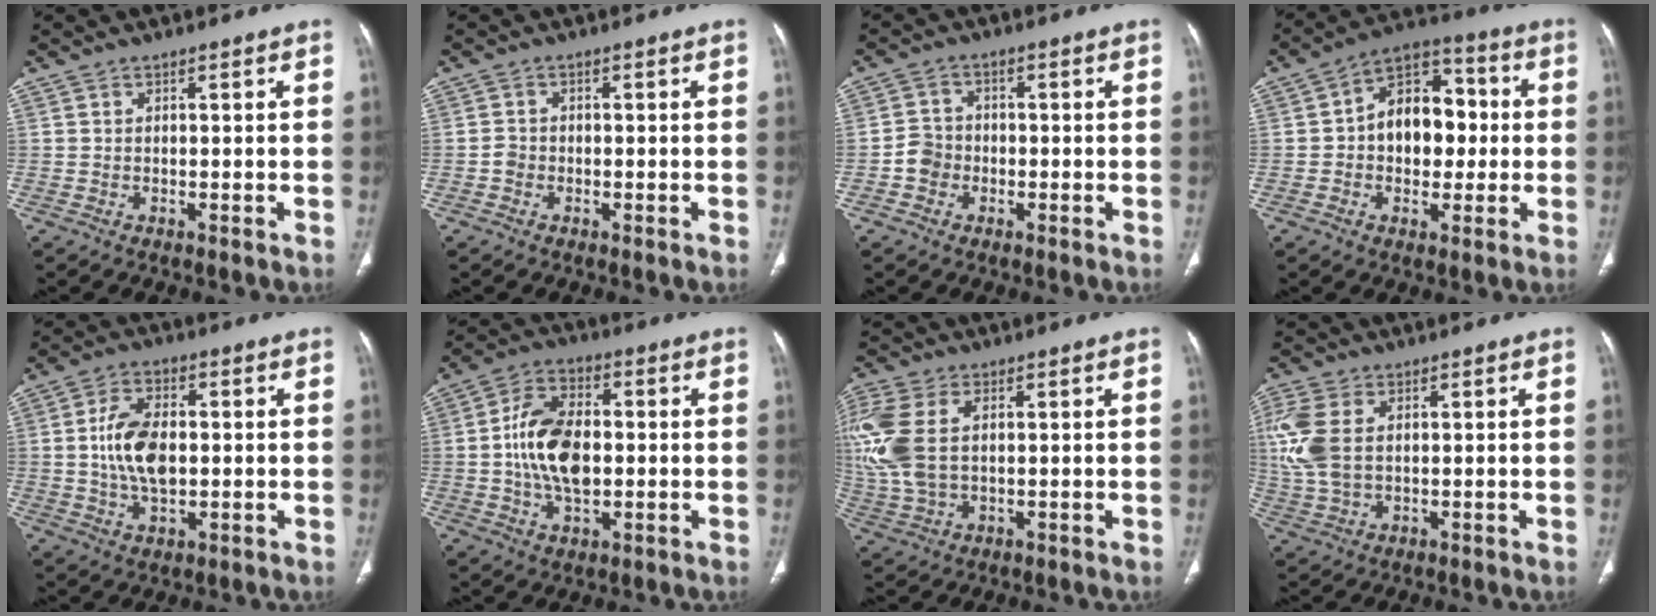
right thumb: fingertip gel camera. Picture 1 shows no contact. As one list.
[{"total": 1.5, "force": [-0.6, 1.2, 0.5], "torque": [-0.006, 0.005, -0.014]}, {"total": 3.7, "force": [-1.3, 3.3, 1.2], "torque": [-0.004, 0.013, -0.032]}, {"total": 13.3, "force": [0.2, 9.3, 9.5], "torque": [-0.094, 0.033, -0.005]}, {"total": 9.8, "force": [0.2, 5.6, 8.0], "torque": [-0.145, 0.003, 0.005]}, {"total": 13.1, "force": [-0.2, 7.8, 10.5], "torque": [-0.181, 0.013, -0.005]}, {"total": 13.5, "force": [2.5, 8.1, 10.4], "torque": [-0.271, 0.012, 0.054]}, {"total": 10.2, "force": [2.2, 6.2, 7.8], "torque": [-0.202, 0.005, 0.048]}]